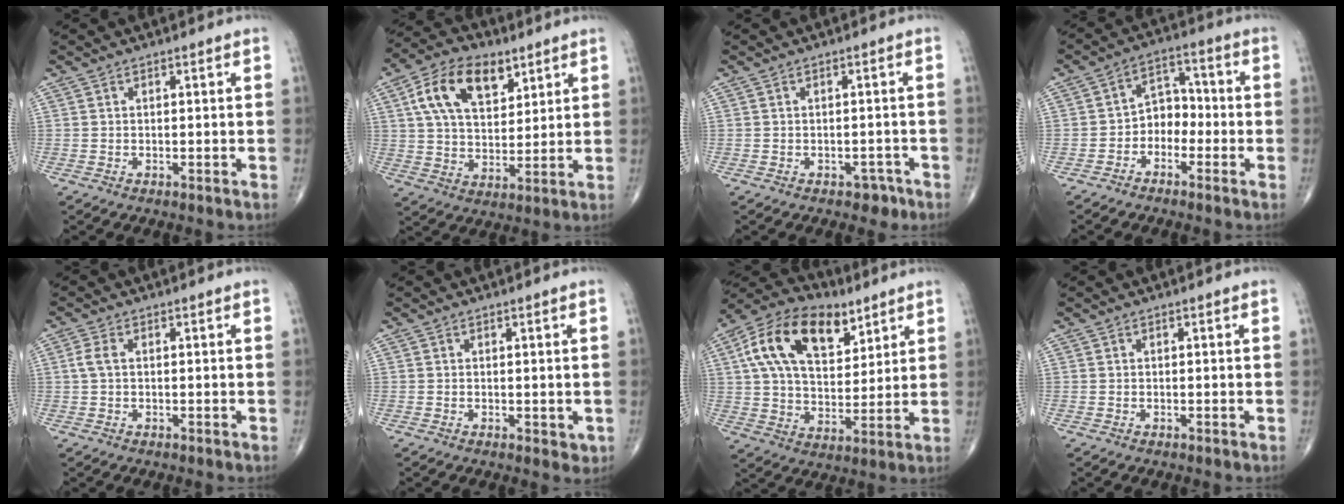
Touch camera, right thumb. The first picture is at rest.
{"total": 14.5, "force": [6.4, 8.5, 9.9], "torque": [-0.155, -0.009, 0.117]}
{"total": 2.3, "force": [-1.5, 1.6, 0.9], "torque": [0.004, 0.010, -0.016]}
{"total": 6.0, "force": [-2.3, 4.6, 3.0], "torque": [-0.015, 0.035, -0.055]}
{"total": 2.3, "force": [0.2, 1.3, 1.9], "torque": [-0.048, 0.006, 0.003]}
{"total": 1.7, "force": [-0.2, 1.0, 1.4], "torque": [-0.014, -0.004, -0.002]}
{"total": 19.5, "force": [8.5, 11.2, 13.6], "torque": [-0.215, -0.010, 0.147]}
{"total": 0.0}